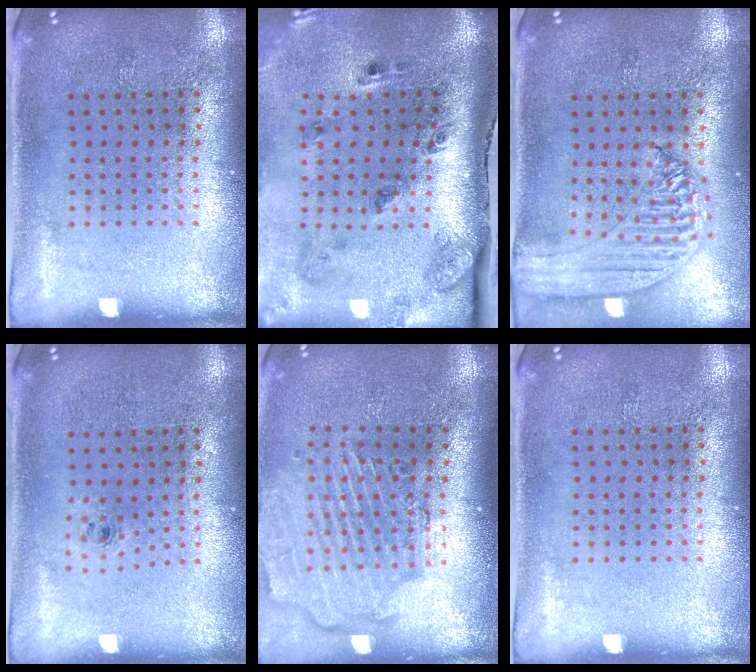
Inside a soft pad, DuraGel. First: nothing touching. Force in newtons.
{"total": 3.3, "press": 2.0, "slide": 2.7}
{"total": 1.7, "press": 1.7, "slide": 0.5}
{"total": 0.5, "press": 0.3, "slide": 0.4}
{"total": 2.7, "press": 2.2, "slide": 1.5}
{"total": 0.0}